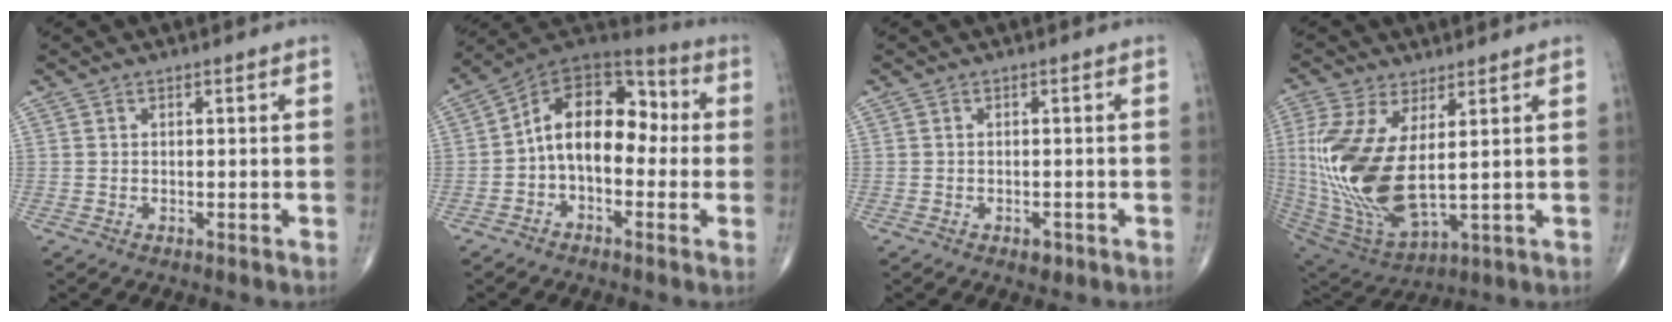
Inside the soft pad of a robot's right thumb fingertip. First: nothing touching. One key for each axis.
{"total": 14.6, "fx": -0.7, "fy": 9.1, "fz": 11.3, "tx": -0.146, "ty": 0.052, "tz": -0.028}
{"total": 1.7, "fx": -0.9, "fy": 1.0, "fz": 1.0, "tx": -0.010, "ty": 0.001, "tz": -0.011}
{"total": 19.7, "fx": 2.3, "fy": 8.8, "fz": 17.5, "tx": -0.393, "ty": -0.029, "tz": 0.062}